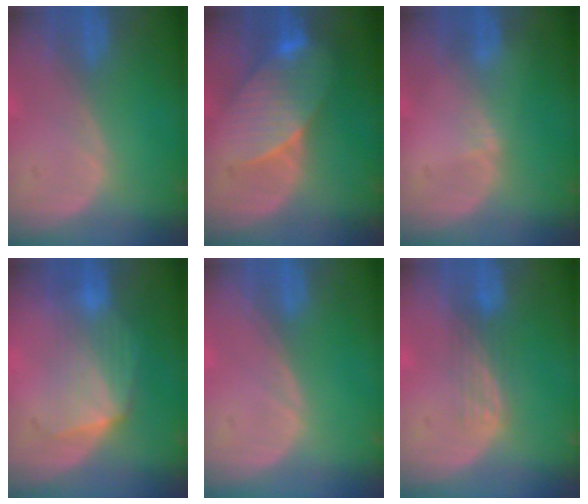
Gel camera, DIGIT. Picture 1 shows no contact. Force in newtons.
{"total": 8.0, "press": 7.8, "slide": 2.0}
{"total": 0.8, "press": 0.8, "slide": 0.2}
{"total": 7.1, "press": 6.6, "slide": 2.7}
{"total": 0.0}
{"total": 3.0, "press": 2.7, "slide": 1.3}